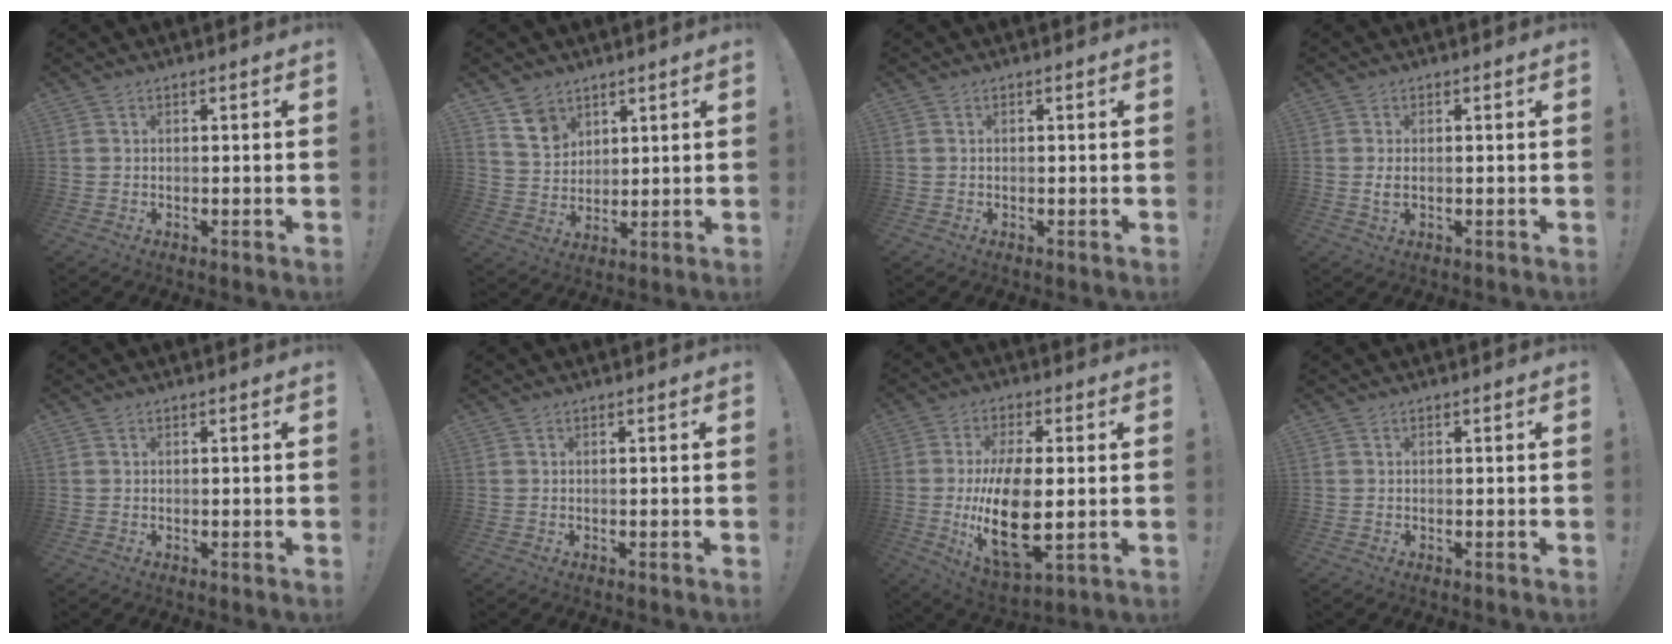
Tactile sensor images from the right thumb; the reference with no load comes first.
{"total": 8.6, "force": [5.7, 6.0, 2.2], "torque": [-0.034, -0.036, 0.113]}
{"total": 0.0}
{"total": 2.3, "force": [0.0, 1.1, 2.0], "torque": [-0.024, -0.001, -0.002]}
{"total": 0.0}
{"total": 0.0}
{"total": 18.3, "force": [-1.4, 8.4, 16.2], "torque": [-0.312, -0.016, -0.018]}
{"total": 0.0}